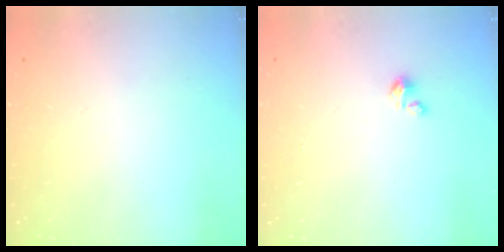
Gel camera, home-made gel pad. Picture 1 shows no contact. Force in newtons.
{"total": 1.8, "press": 1.8, "slide": 0.1}